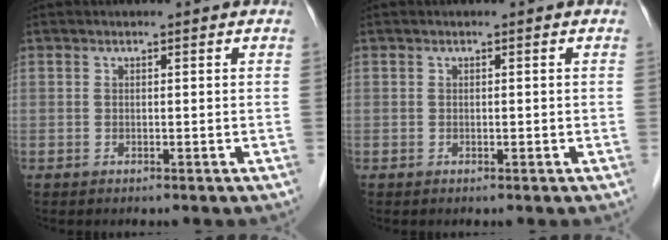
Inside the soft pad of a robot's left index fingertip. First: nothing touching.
{"total": 0.0}